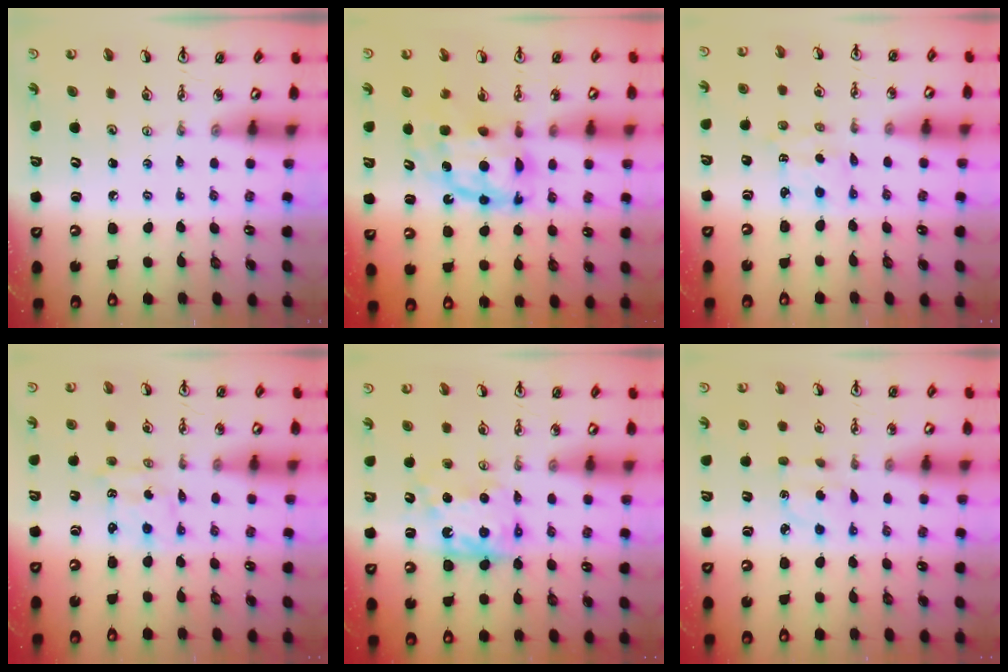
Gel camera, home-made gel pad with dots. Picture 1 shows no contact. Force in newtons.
{"total": 12.2, "press": 12.2, "slide": 0.9}
{"total": 2.0, "press": 1.9, "slide": 0.6}
{"total": 0.9, "press": 0.9, "slide": 0.1}
{"total": 10.1, "press": 10.1, "slide": 0.5}
{"total": 2.3, "press": 2.1, "slide": 0.8}